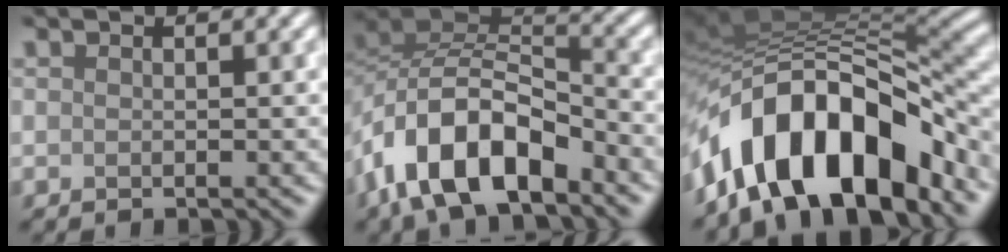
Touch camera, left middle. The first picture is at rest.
{"total": 10.1, "force": [-5.3, 5.0, 6.9], "torque": [-0.120, 0.010, -0.108]}
{"total": 14.1, "force": [-7.1, 6.5, 10.2], "torque": [-0.152, 0.002, -0.121]}